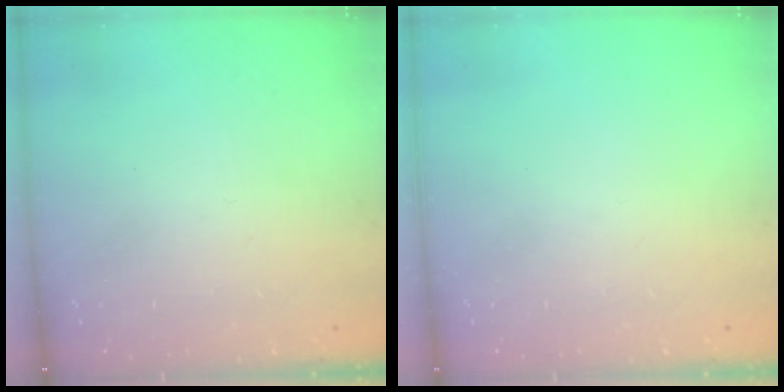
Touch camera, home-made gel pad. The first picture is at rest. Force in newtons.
{"total": 0.0}